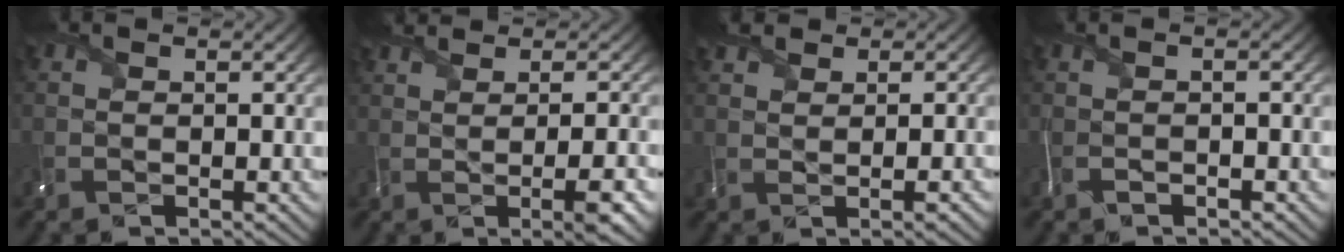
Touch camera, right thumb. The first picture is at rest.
{"total": 4.9, "force": [1.3, 1.0, 4.6], "torque": [-0.050, 0.022, 0.004]}
{"total": 2.3, "force": [1.5, 0.6, 1.6], "torque": [-0.033, 0.007, 0.022]}
{"total": 1.1, "force": [-0.9, -0.4, 0.5], "torque": [-0.005, 0.007, -0.025]}